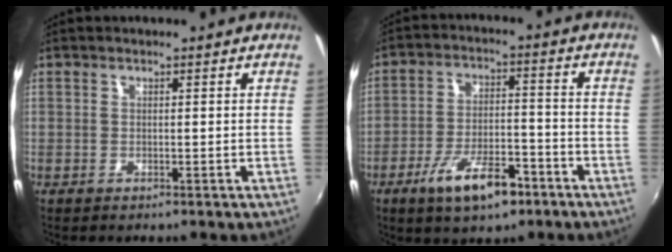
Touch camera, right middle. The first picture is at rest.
{"total": 11.1, "force": [-6.7, 4.2, 7.8], "torque": [-0.154, -0.004, -0.108]}